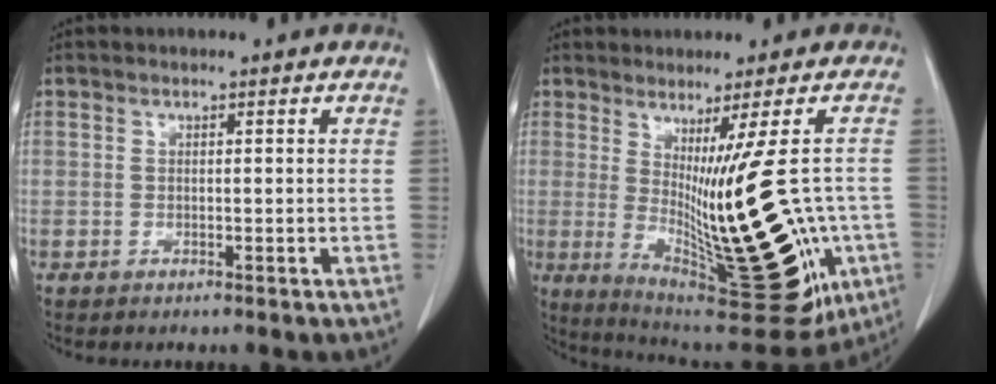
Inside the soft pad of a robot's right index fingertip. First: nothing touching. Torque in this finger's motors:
{"motor_torque": [2.14, 0.00, 1.05, 0.21]}